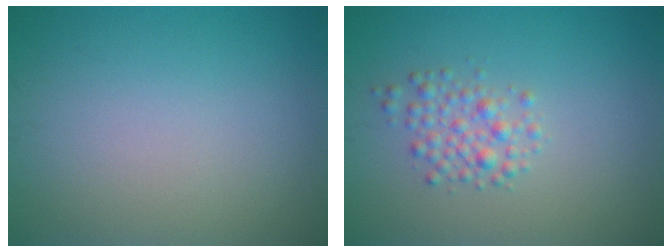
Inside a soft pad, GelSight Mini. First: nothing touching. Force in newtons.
{"total": 2.3, "press": 2.3, "slide": 0.1}